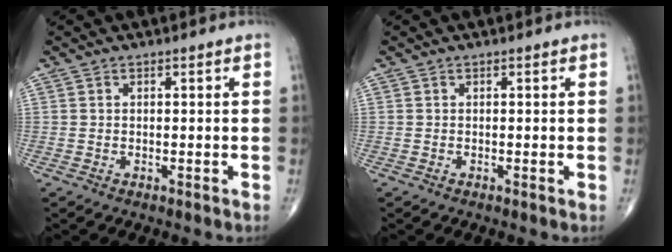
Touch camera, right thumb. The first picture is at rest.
{"total": 0.0}